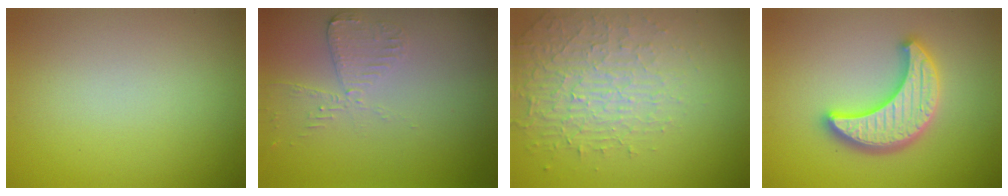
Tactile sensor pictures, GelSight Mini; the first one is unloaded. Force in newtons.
{"total": 2.4, "press": 2.4, "slide": 0.2}
{"total": 4.5, "press": 3.1, "slide": 3.3}
{"total": 5.3, "press": 5.2, "slide": 0.9}